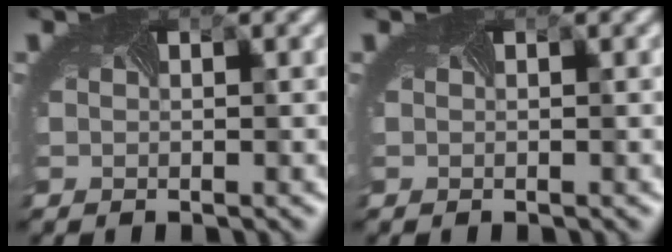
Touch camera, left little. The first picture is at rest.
{"total": 0.0}